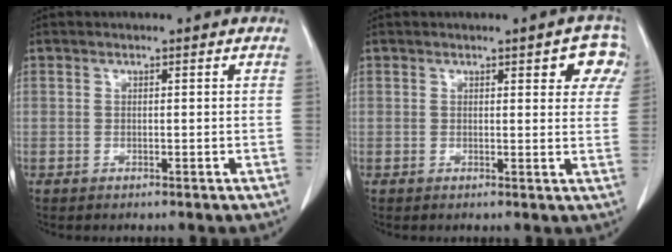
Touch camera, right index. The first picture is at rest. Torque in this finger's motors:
{"motor_torque": [0.18, 0.20, 0.06, 0.01]}